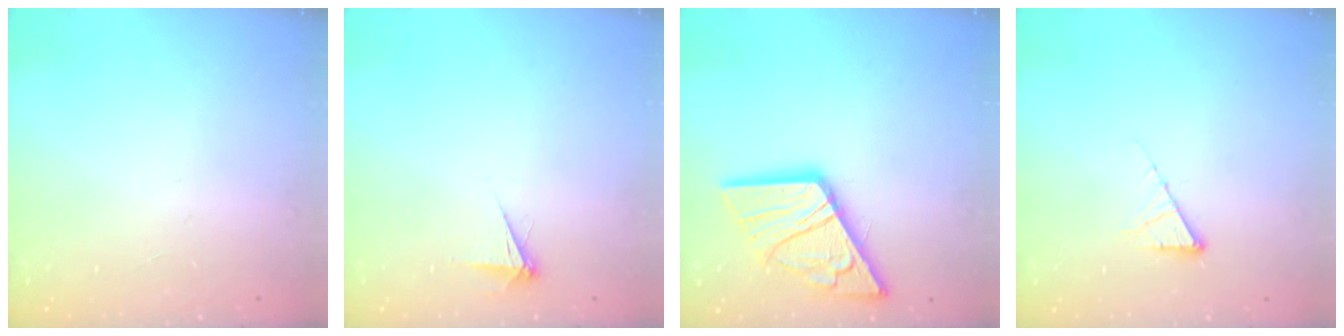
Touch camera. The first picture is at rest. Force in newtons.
{"total": 4.1, "press": 4.1, "slide": 0.5}
{"total": 15.3, "press": 15.2, "slide": 1.3}
{"total": 6.1, "press": 6.0, "slide": 0.8}